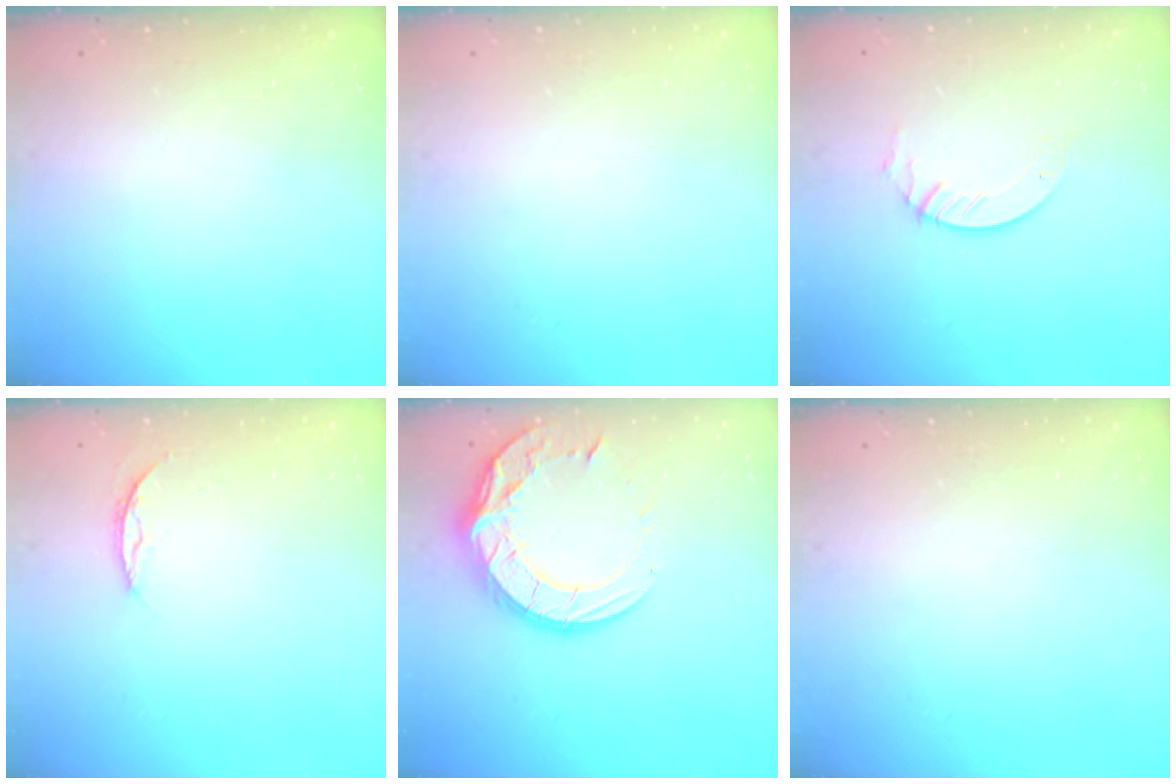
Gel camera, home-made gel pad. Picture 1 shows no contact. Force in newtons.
{"total": 0.0}
{"total": 4.0, "press": 4.0, "slide": 0.4}
{"total": 5.7, "press": 5.6, "slide": 0.7}
{"total": 17.1, "press": 17.1, "slide": 0.6}
{"total": 0.0}